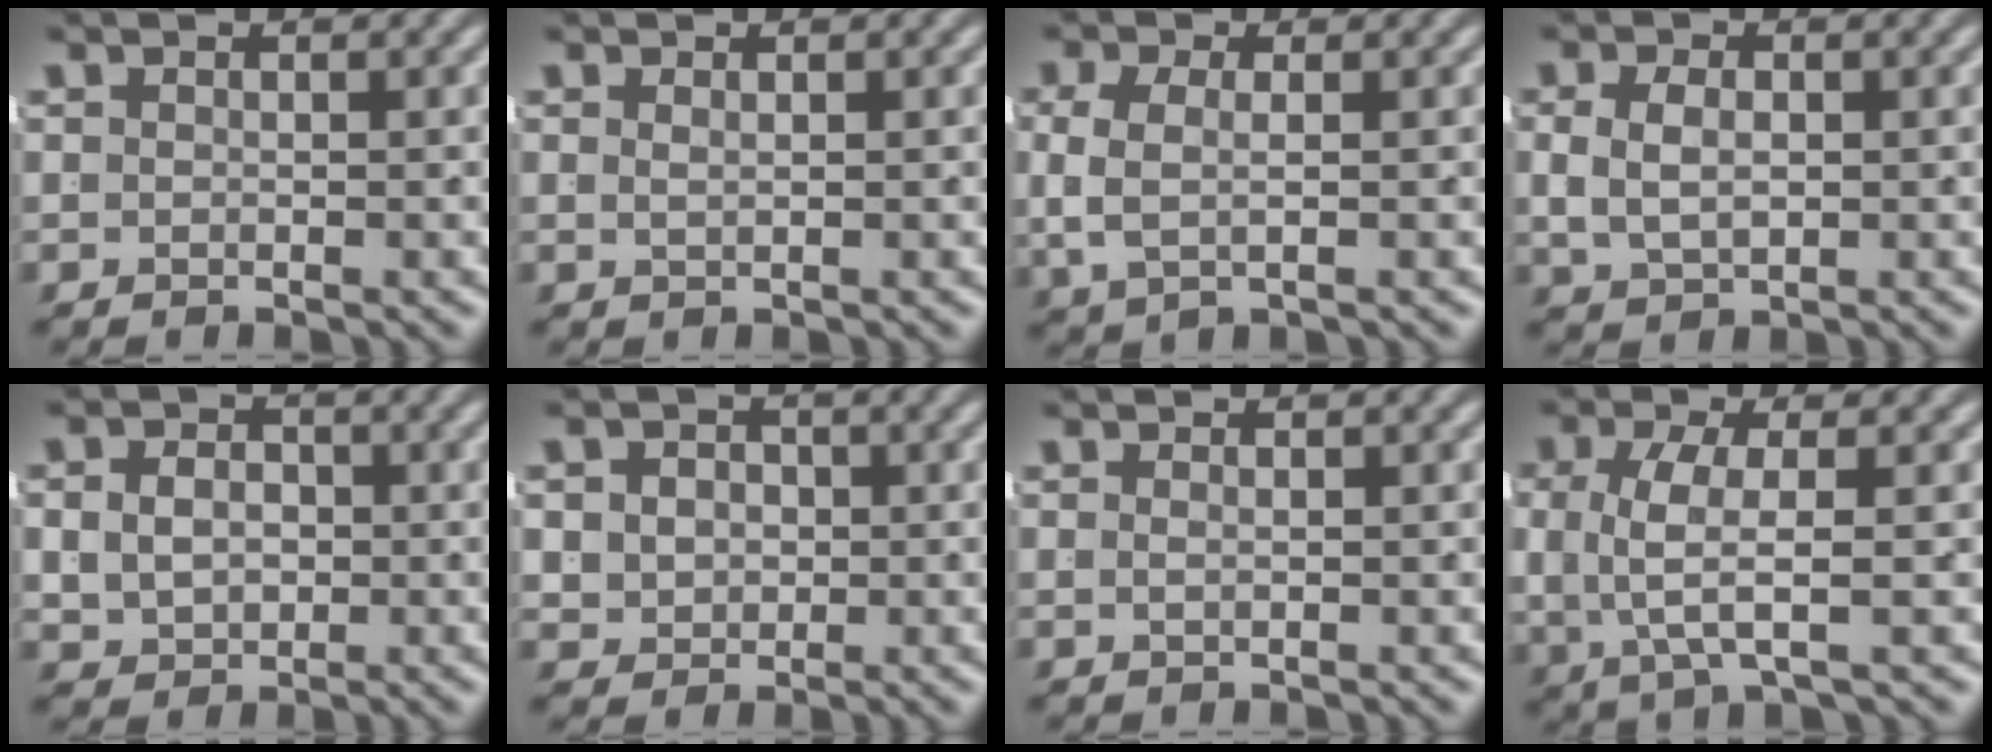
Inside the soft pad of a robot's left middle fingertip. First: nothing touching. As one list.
[{"total": 1.1, "force": [0.3, -1.1, 0.2], "torque": [0.005, -0.006, 0.013]}, {"total": 2.9, "force": [0.3, 1.5, 2.5], "torque": [-0.060, -0.008, 0.013]}, {"total": 2.8, "force": [0.2, 1.7, 2.1], "torque": [-0.036, -0.003, 0.013]}, {"total": 3.0, "force": [0.0, 2.4, 1.8], "torque": [-0.035, -0.015, 0.010]}, {"total": 3.6, "force": [0.2, 3.3, 1.6], "torque": [-0.034, -0.012, 0.010]}, {"total": 0.8, "force": [0.0, -0.8, 0.2], "torque": [-0.001, -0.005, 0.004]}, {"total": 4.3, "force": [0.0, 1.4, 4.0], "torque": [-0.091, -0.017, 0.014]}]